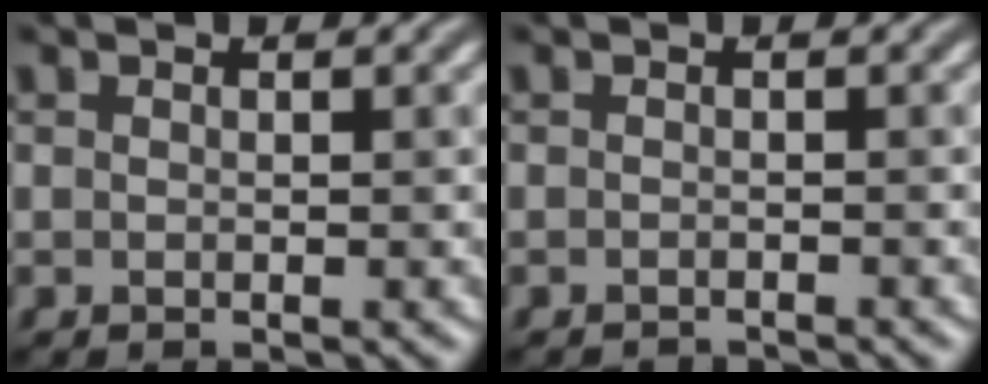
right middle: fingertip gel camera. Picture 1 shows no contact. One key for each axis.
{"total": 1.8, "fx": -1.8, "fy": 0.2, "fz": 0.3, "tx": 0.005, "ty": -0.008, "tz": -0.026}